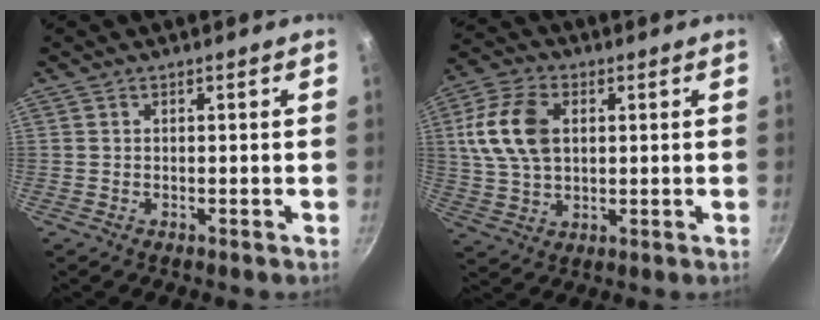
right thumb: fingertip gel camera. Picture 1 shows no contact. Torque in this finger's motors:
{"motor_torque": [0.75, 3.07, 0.18, -0.06, 0.15]}